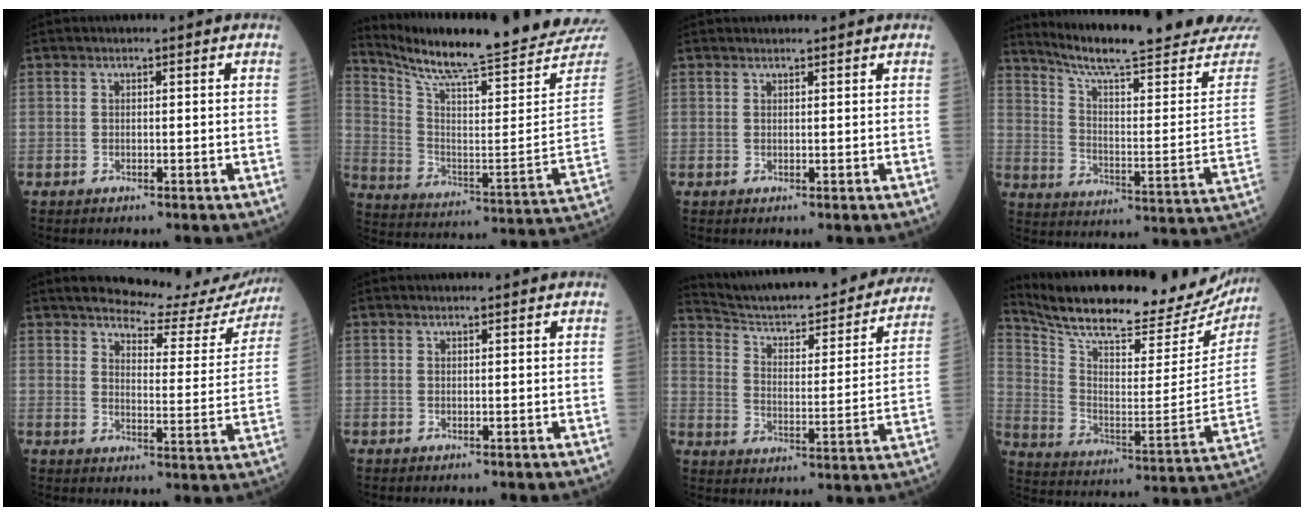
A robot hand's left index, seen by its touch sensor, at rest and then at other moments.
{"total": 27.8, "force": [25.8, -0.5, 10.5], "torque": [-0.178, -0.121, 0.354]}
{"total": 2.1, "force": [2.1, 0.2, 0.3], "torque": [-0.003, 0.015, 0.030]}
{"total": 24.0, "force": [22.2, 0.2, 9.1], "torque": [-0.137, -0.091, 0.298]}
{"total": 13.6, "force": [13.0, 2.9, 2.6], "torque": [-0.012, -0.034, 0.142]}
{"total": 1.3, "force": [1.2, 0.1, 0.2], "torque": [-0.001, 0.010, 0.019]}
{"total": 26.4, "force": [24.0, 4.1, 10.1], "torque": [-0.141, -0.054, 0.313]}
{"total": 29.0, "force": [26.2, 5.7, 11.0], "torque": [-0.186, -0.064, 0.358]}